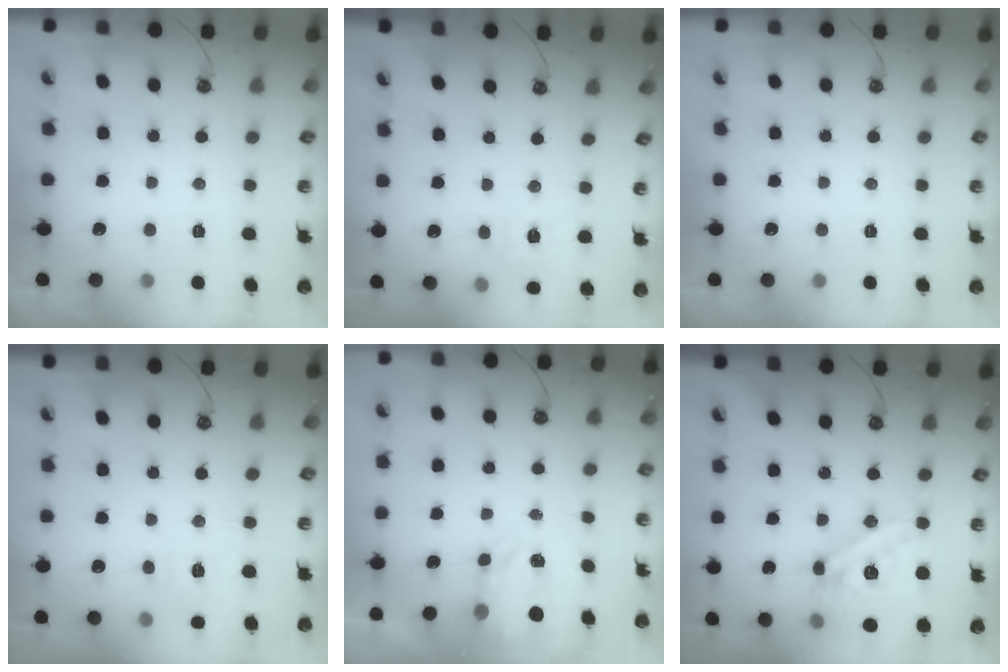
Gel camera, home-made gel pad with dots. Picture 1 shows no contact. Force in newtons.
{"total": 7.6, "press": 7.6, "slide": 0.4}
{"total": 0.0}
{"total": 7.8, "press": 7.8, "slide": 0.6}
{"total": 3.6, "press": 3.6, "slide": 0.6}
{"total": 20.5, "press": 20.4, "slide": 2.4}